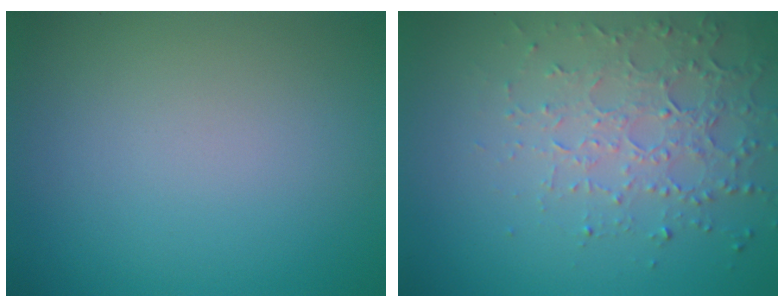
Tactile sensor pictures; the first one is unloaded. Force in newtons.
{"total": 4.5, "press": 3.3, "slide": 3.1}